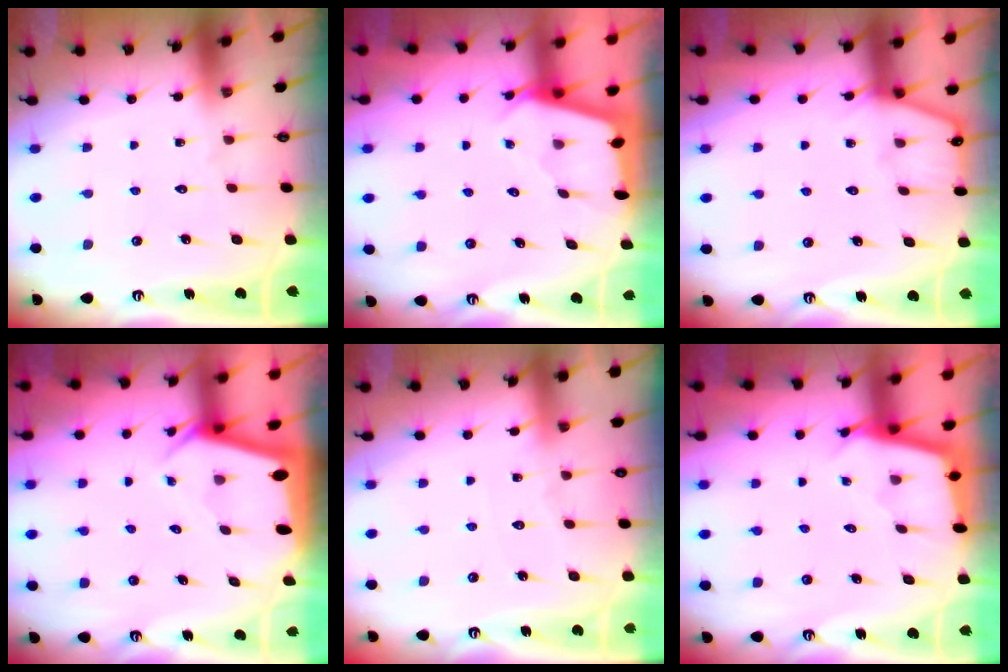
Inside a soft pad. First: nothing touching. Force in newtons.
{"total": 2.4, "press": 2.4, "slide": 0.3}
{"total": 3.2, "press": 3.1, "slide": 0.4}
{"total": 3.1, "press": 3.1, "slide": 0.2}
{"total": 4.3, "press": 4.2, "slide": 0.6}
{"total": 2.3, "press": 2.3, "slide": 0.2}